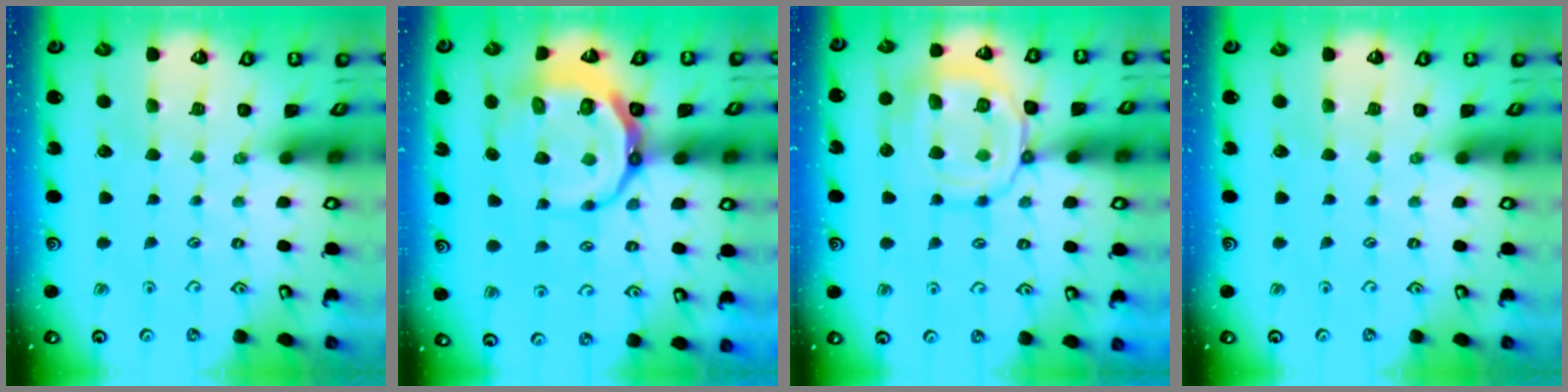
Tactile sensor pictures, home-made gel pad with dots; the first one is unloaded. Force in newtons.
{"total": 14.6, "press": 14.2, "slide": 3.3}
{"total": 14.7, "press": 14.6, "slide": 1.4}
{"total": 0.0}